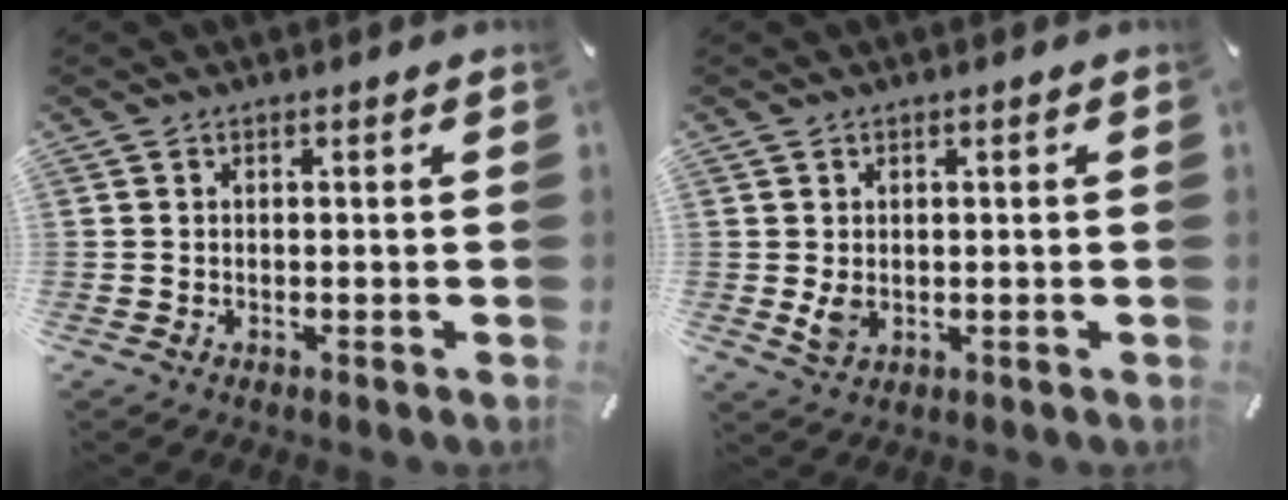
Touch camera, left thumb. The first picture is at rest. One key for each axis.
{"total": 3.0, "fx": 0.2, "fy": 2.4, "fz": 1.8, "tx": -0.039, "ty": -0.006, "tz": 0.002}